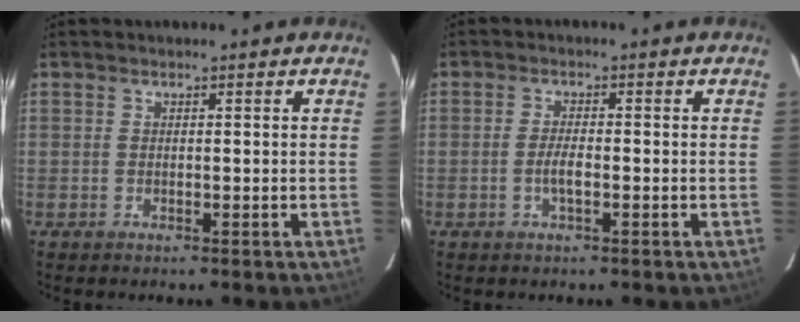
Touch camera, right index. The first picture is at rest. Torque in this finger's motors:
{"motor_torque": [0.52, -0.25, 0.26, 0.08]}